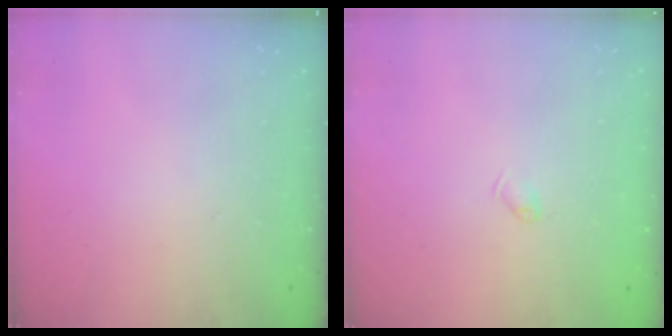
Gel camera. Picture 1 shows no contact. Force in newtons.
{"total": 3.5, "press": 3.5, "slide": 0.5}